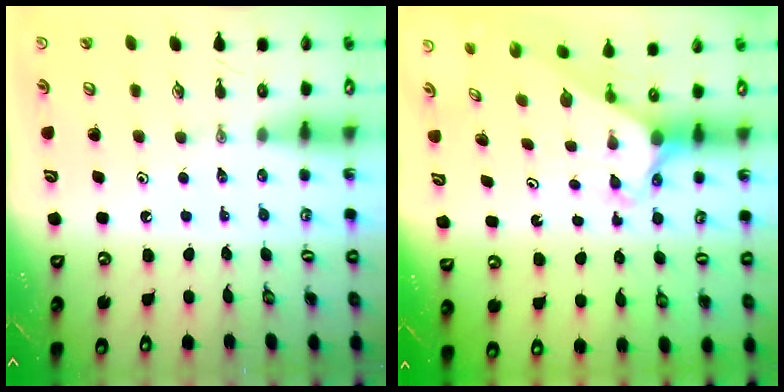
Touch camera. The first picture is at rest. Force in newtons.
{"total": 2.5, "press": 2.5, "slide": 0.1}